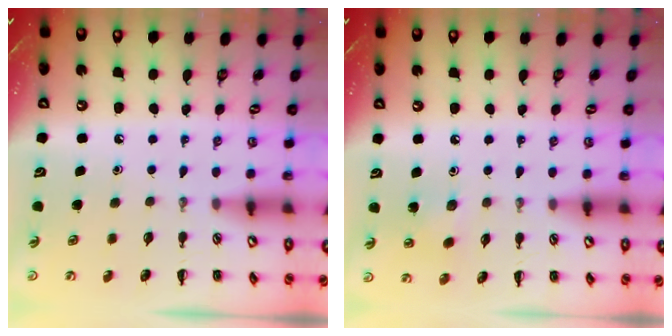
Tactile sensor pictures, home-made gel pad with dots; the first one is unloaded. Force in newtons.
{"total": 3.4, "press": 3.2, "slide": 0.9}